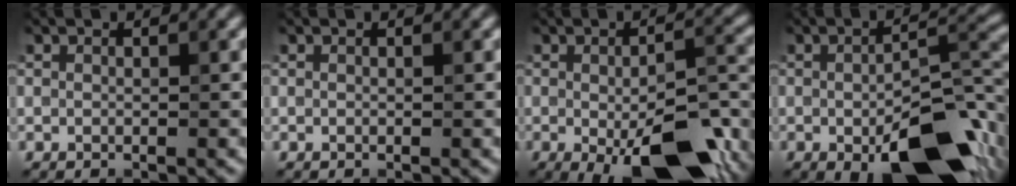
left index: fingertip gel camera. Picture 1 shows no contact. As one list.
[{"total": 0.0}, {"total": 12.8, "force": [-5.3, 4.5, 10.8], "torque": [-0.172, -0.031, -0.065]}, {"total": 11.6, "force": [-4.4, 4.5, 9.7], "torque": [-0.157, -0.016, -0.059]}]